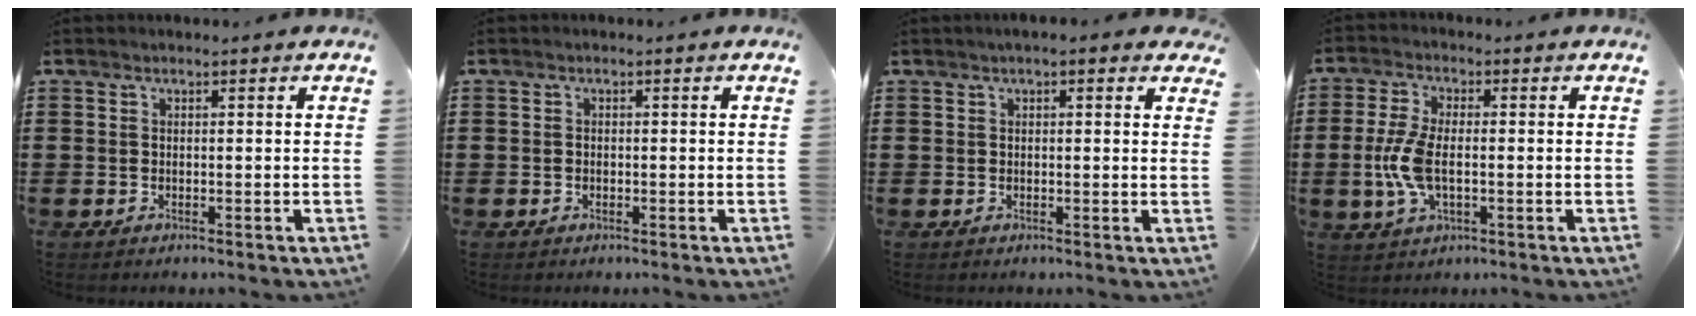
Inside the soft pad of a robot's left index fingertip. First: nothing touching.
{"total": 0.6, "force": [-0.3, 0.5, 0.1], "torque": [-0.006, 0.002, -0.006]}
{"total": 1.4, "force": [0.7, 0.6, 1.1], "torque": [-0.023, 0.007, 0.012]}
{"total": 6.9, "force": [-0.9, 3.1, 6.1], "torque": [-0.150, -0.005, -0.025]}